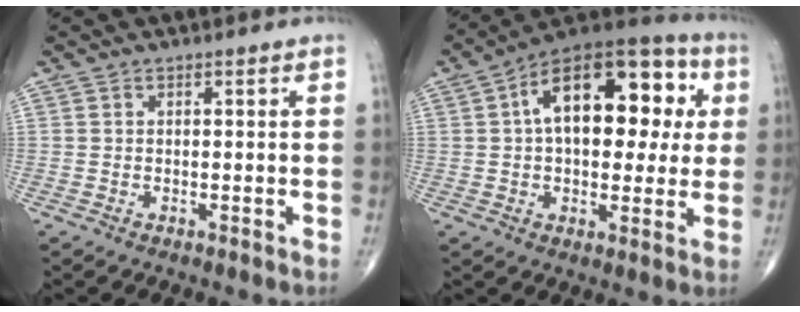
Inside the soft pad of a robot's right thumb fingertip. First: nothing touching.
{"total": 21.7, "force": [4.4, 11.7, 17.7], "torque": [-0.227, 0.028, 0.053]}